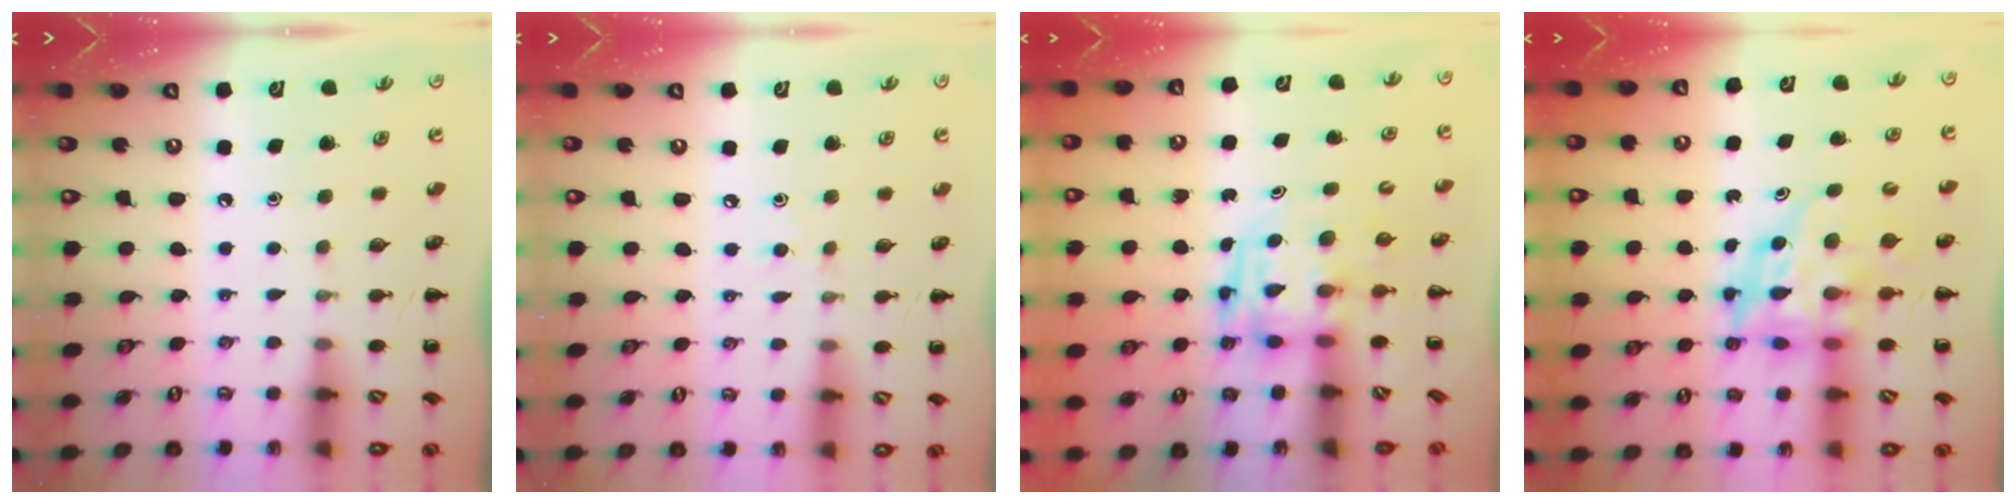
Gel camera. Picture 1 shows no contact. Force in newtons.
{"total": 2.4, "press": 2.3, "slide": 0.8}
{"total": 3.9, "press": 3.8, "slide": 0.7}
{"total": 7.3, "press": 7.0, "slide": 2.2}